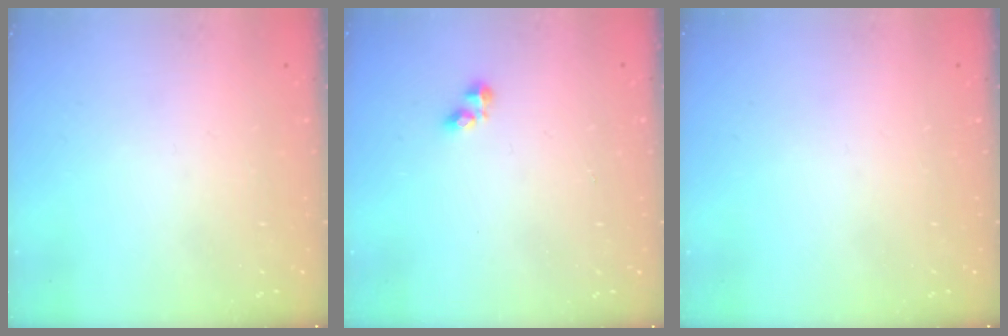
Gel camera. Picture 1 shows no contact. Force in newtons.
{"total": 2.5, "press": 2.5, "slide": 0.4}
{"total": 0.0}